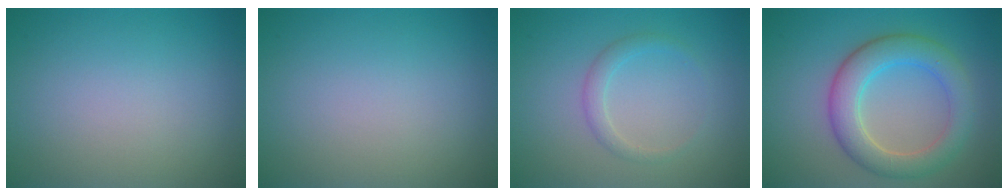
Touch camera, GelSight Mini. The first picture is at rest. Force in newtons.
{"total": 0.0}
{"total": 1.5, "press": 1.5, "slide": 0.2}
{"total": 5.3, "press": 5.3, "slide": 0.2}